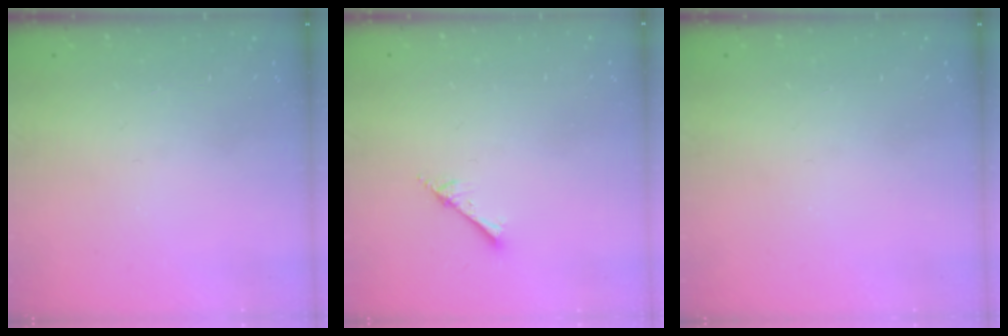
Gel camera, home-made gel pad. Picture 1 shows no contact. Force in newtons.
{"total": 2.5, "press": 2.5, "slide": 0.2}
{"total": 0.0}